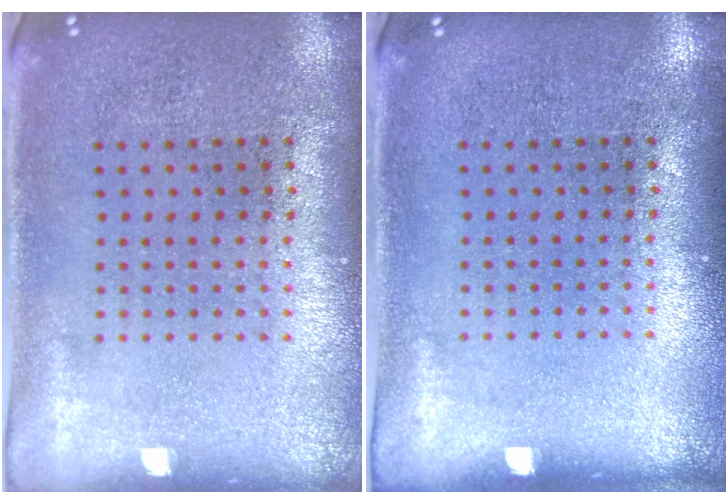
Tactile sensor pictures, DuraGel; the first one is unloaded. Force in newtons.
{"total": 0.0}